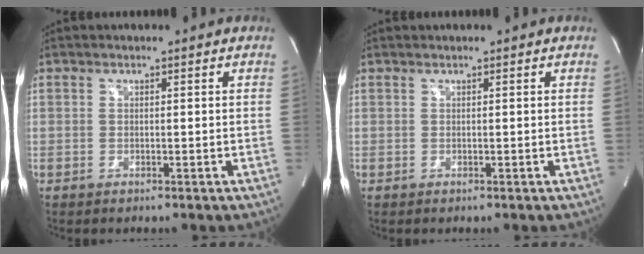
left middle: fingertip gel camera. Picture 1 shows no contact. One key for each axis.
{"total": 0.0}